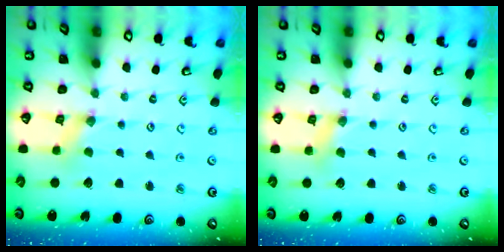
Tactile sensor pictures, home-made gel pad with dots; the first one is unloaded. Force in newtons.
{"total": 1.9, "press": 1.8, "slide": 0.3}